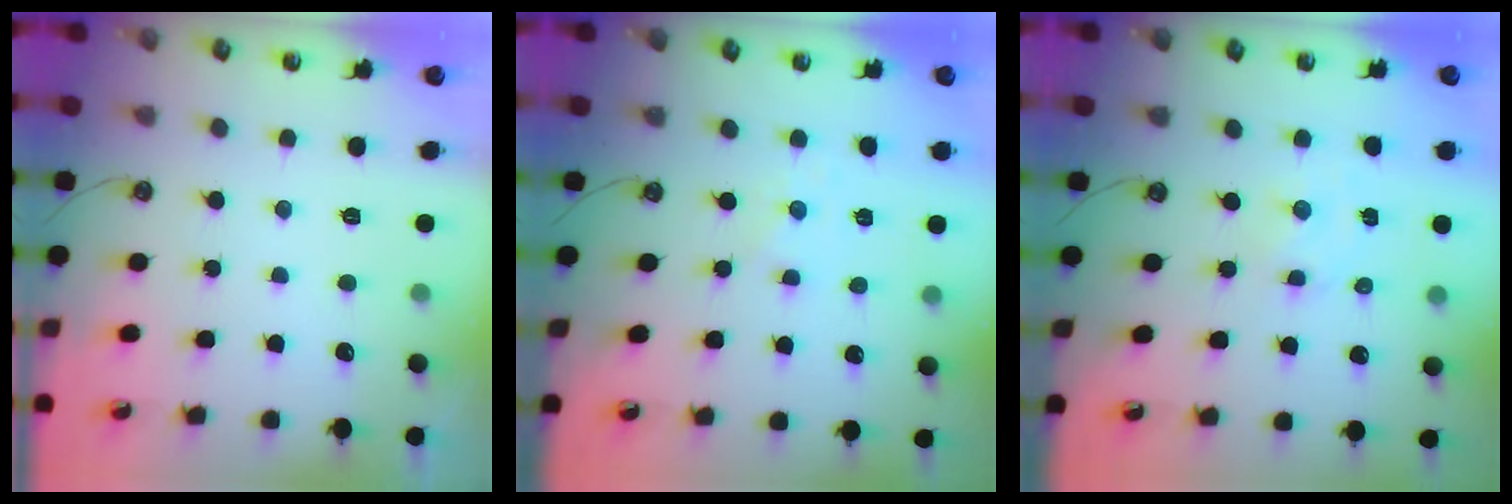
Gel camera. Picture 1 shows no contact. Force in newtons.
{"total": 1.4, "press": 1.3, "slide": 0.4}
{"total": 1.0, "press": 0.9, "slide": 0.2}